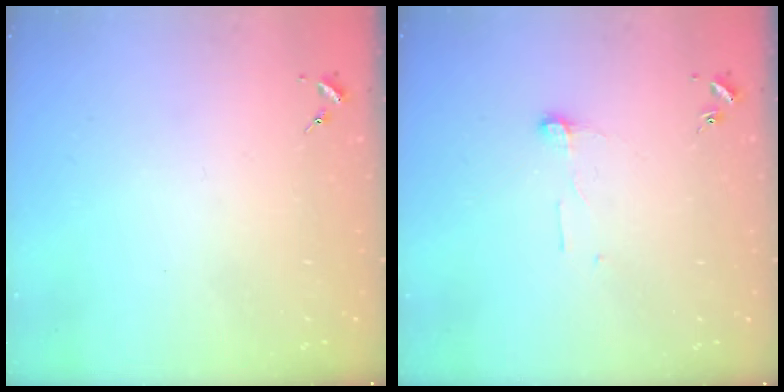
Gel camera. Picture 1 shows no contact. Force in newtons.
{"total": 5.6, "press": 5.5, "slide": 0.5}